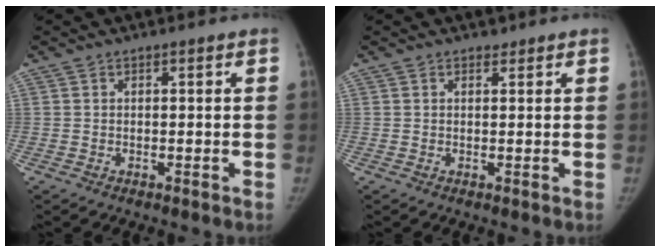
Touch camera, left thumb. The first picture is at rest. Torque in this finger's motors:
{"motor_torque": [0.10, -0.01, 0.25, -0.33, 0.02]}